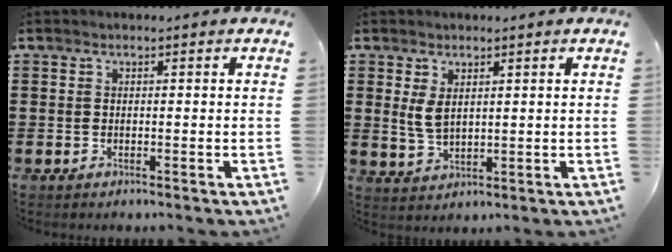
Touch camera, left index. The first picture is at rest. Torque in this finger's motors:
{"motor_torque": [0.30, 0.30, 0.13, 0.04]}